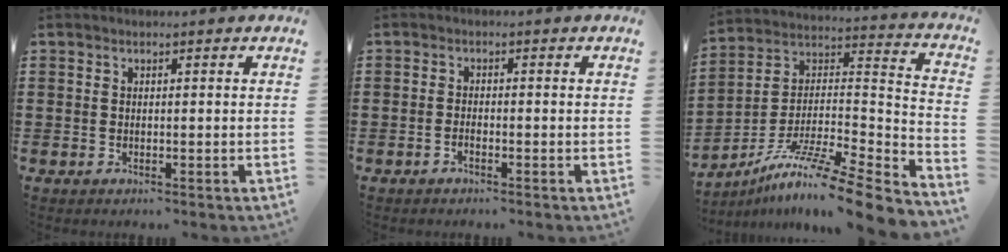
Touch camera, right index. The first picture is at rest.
{"total": 1.1, "force": [-0.9, 0.1, 0.7], "torque": [-0.016, -0.007, -0.015]}
{"total": 10.8, "force": [-8.5, 0.4, 6.7], "torque": [-0.114, -0.001, -0.161]}